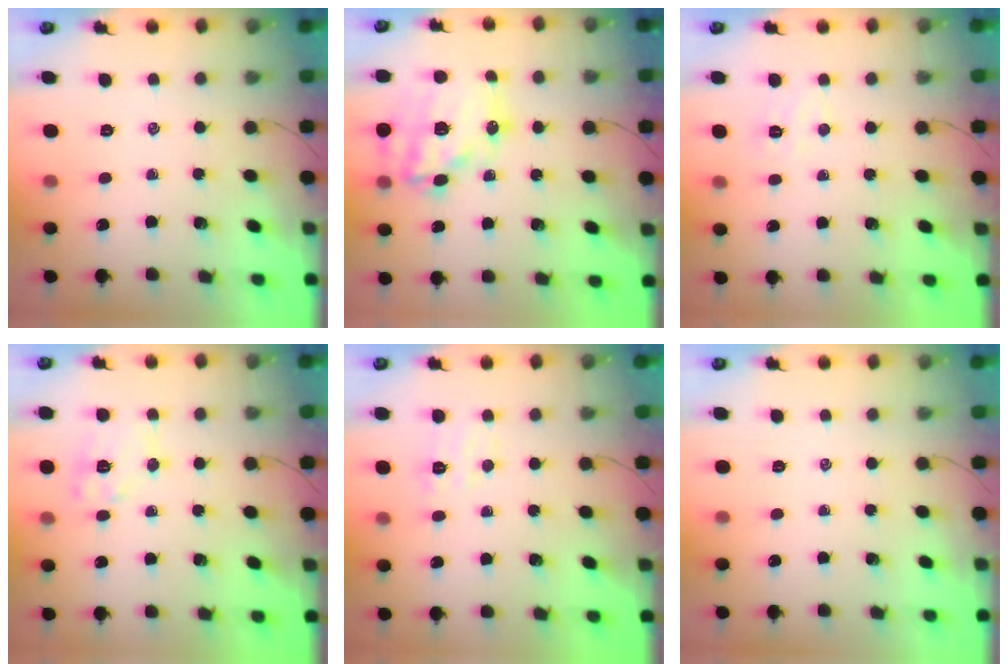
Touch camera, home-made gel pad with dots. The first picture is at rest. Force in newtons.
{"total": 20.2, "press": 19.8, "slide": 4.2}
{"total": 5.2, "press": 5.0, "slide": 1.1}
{"total": 9.7, "press": 9.7, "slide": 0.8}
{"total": 5.5, "press": 5.4, "slide": 1.1}
{"total": 0.0}